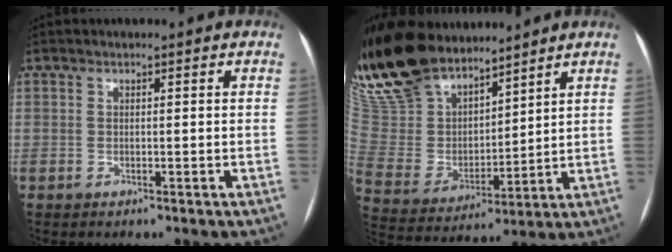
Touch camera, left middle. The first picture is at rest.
{"total": 20.3, "force": [16.8, 8.0, 8.1], "torque": [-0.193, 0.020, 0.323]}